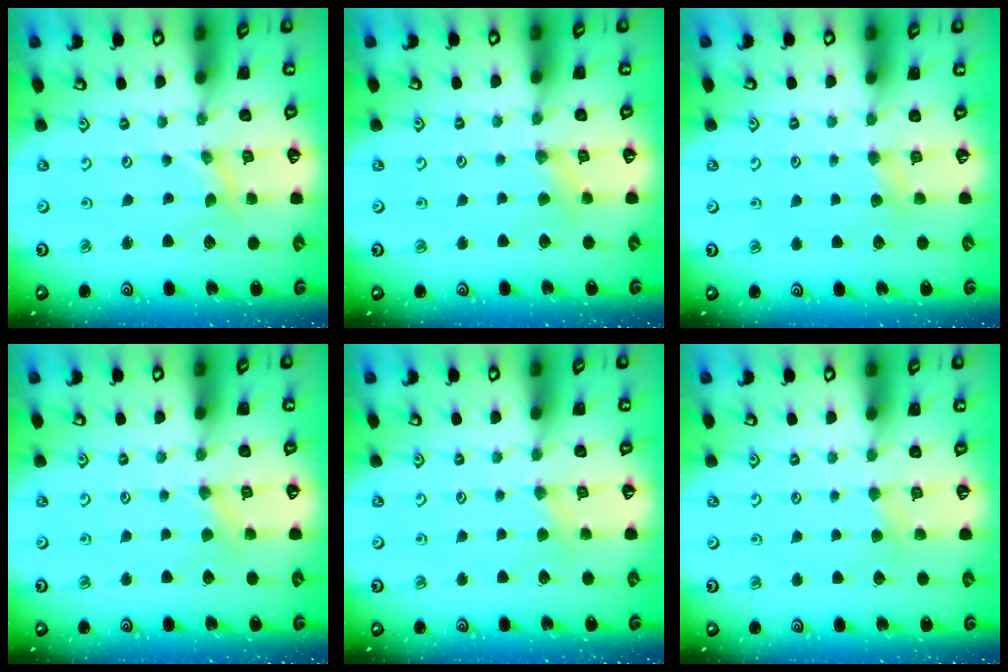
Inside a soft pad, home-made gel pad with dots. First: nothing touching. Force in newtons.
{"total": 2.8, "press": 2.7, "slide": 0.6}
{"total": 3.7, "press": 3.7, "slide": 0.7}
{"total": 3.0, "press": 2.9, "slide": 0.5}
{"total": 2.7, "press": 2.6, "slide": 0.4}
{"total": 2.4, "press": 2.3, "slide": 0.5}